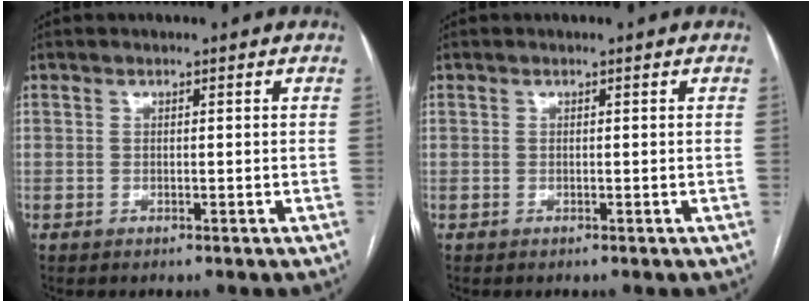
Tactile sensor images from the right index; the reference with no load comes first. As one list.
[{"total": 0.0}]